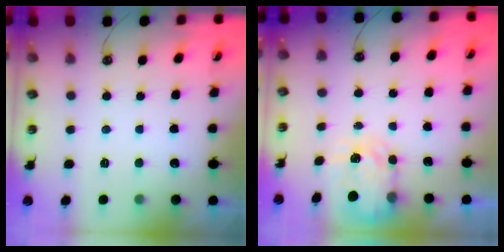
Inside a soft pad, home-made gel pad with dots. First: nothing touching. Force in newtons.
{"total": 5.0, "press": 5.0, "slide": 0.3}